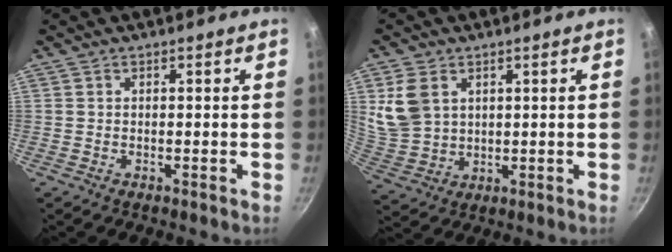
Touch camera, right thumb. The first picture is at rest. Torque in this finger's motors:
{"motor_torque": [0.46, 2.79, 1.33, 0.11, 0.35]}